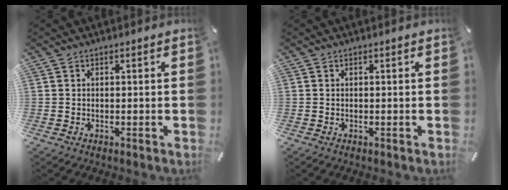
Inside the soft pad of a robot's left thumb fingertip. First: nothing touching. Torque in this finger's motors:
{"motor_torque": [-0.22, -0.19, -0.03, 0.03, 0.00]}